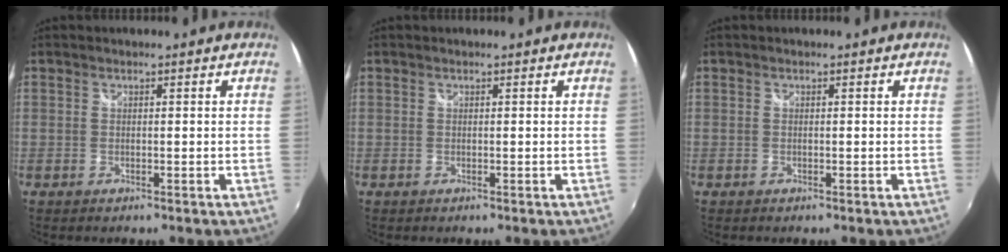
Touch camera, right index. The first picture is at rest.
{"total": 0.0}
{"total": 0.0}